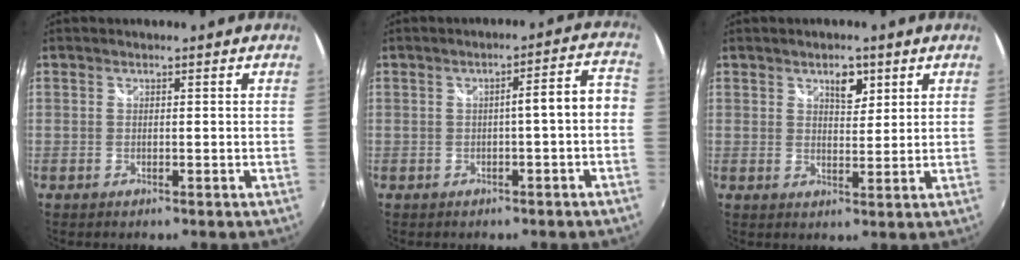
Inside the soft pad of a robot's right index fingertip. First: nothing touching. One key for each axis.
{"total": 5.2, "fx": -1.5, "fy": 0.0, "fz": 4.9, "tx": -0.068, "ty": 0.020, "tz": -0.008}
{"total": 3.9, "fx": 2.3, "fy": 1.8, "fz": 2.5, "tx": -0.034, "ty": 0.005, "tz": 0.038}